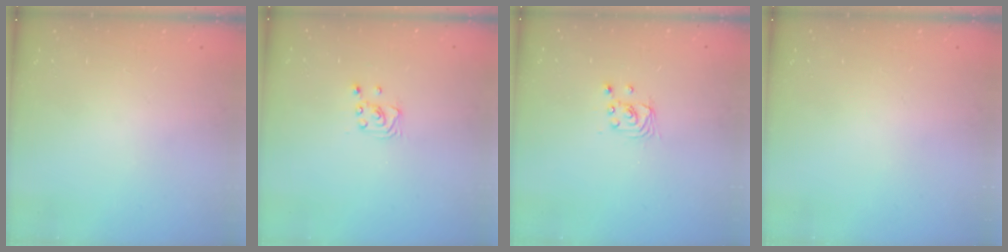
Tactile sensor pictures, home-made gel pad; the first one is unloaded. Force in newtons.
{"total": 2.2, "press": 2.2, "slide": 0.2}
{"total": 2.5, "press": 2.5, "slide": 0.1}
{"total": 0.0}